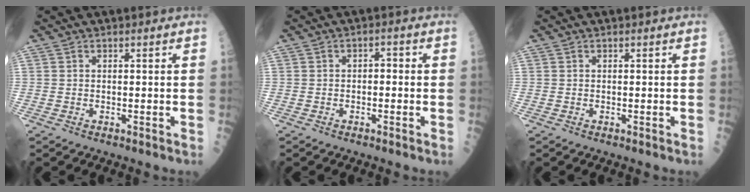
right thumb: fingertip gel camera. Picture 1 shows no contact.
{"total": 1.8, "force": [-0.1, 1.2, 1.4], "torque": [-0.012, 0.008, -0.006]}
{"total": 0.0}